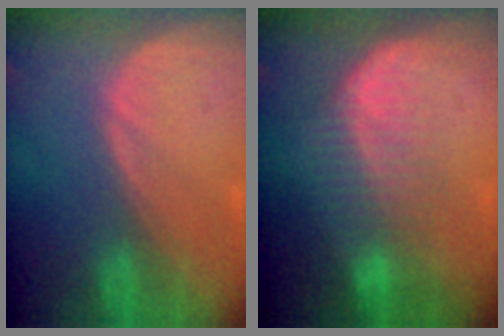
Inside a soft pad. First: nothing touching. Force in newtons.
{"total": 6.8, "press": 6.3, "slide": 2.5}